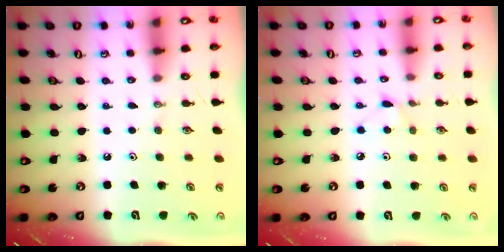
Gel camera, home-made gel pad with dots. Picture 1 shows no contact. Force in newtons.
{"total": 4.7, "press": 4.7, "slide": 0.6}